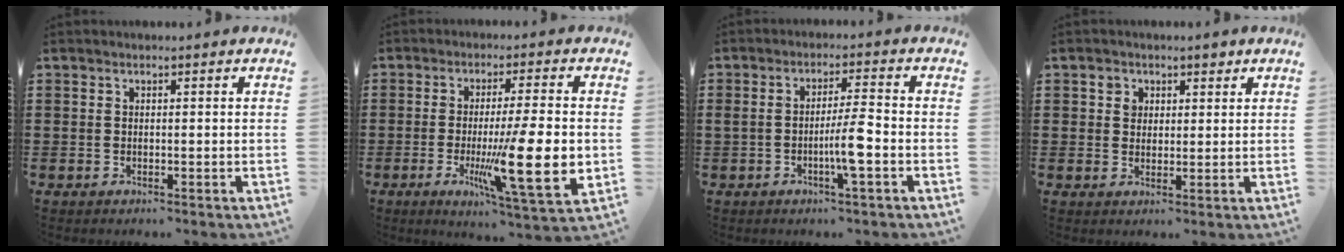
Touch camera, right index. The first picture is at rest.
{"total": 14.6, "force": [-2.2, 2.3, 14.2], "torque": [-0.238, -0.020, -0.032]}
{"total": 5.7, "force": [-1.8, 0.3, 5.4], "torque": [-0.098, -0.004, -0.037]}
{"total": 2.7, "force": [1.3, 2.3, 0.7], "torque": [-0.017, 0.007, 0.021]}